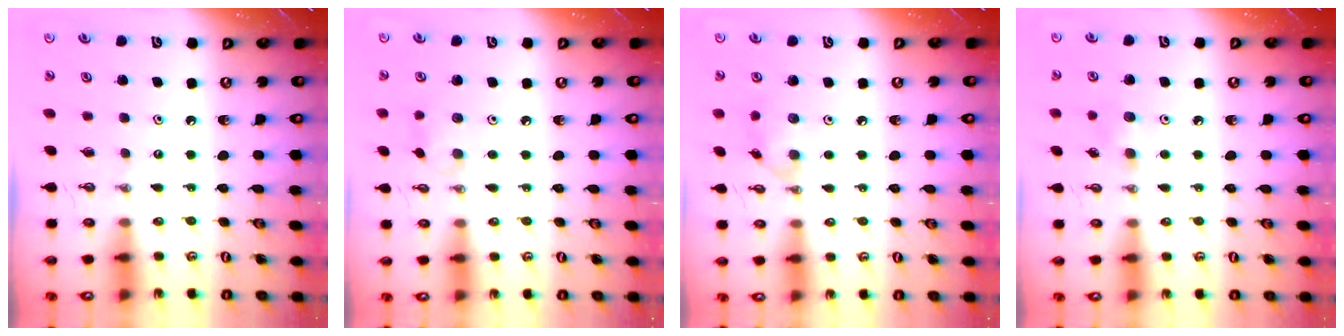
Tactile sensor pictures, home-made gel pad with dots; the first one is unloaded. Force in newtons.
{"total": 6.0, "press": 5.1, "slide": 3.1}
{"total": 8.3, "press": 8.3, "slide": 0.2}
{"total": 6.4, "press": 6.3, "slide": 1.0}